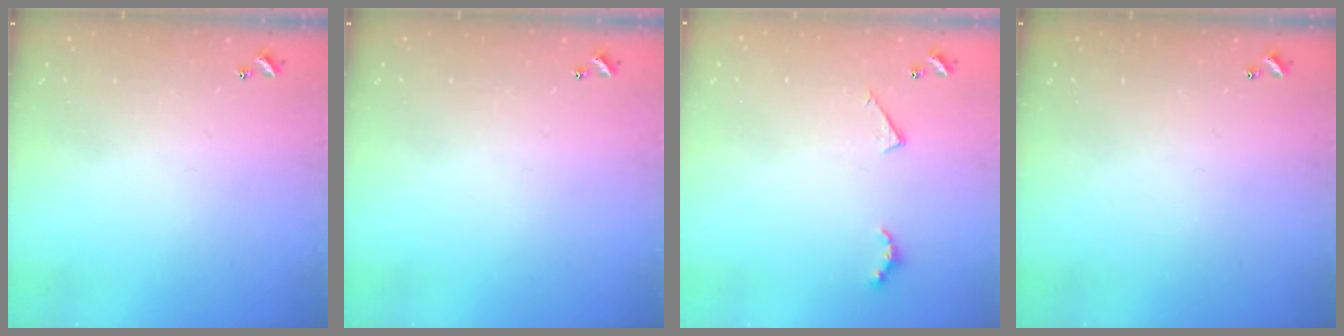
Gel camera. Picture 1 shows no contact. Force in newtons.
{"total": 0.0}
{"total": 3.8, "press": 3.8, "slide": 0.6}
{"total": 0.0}